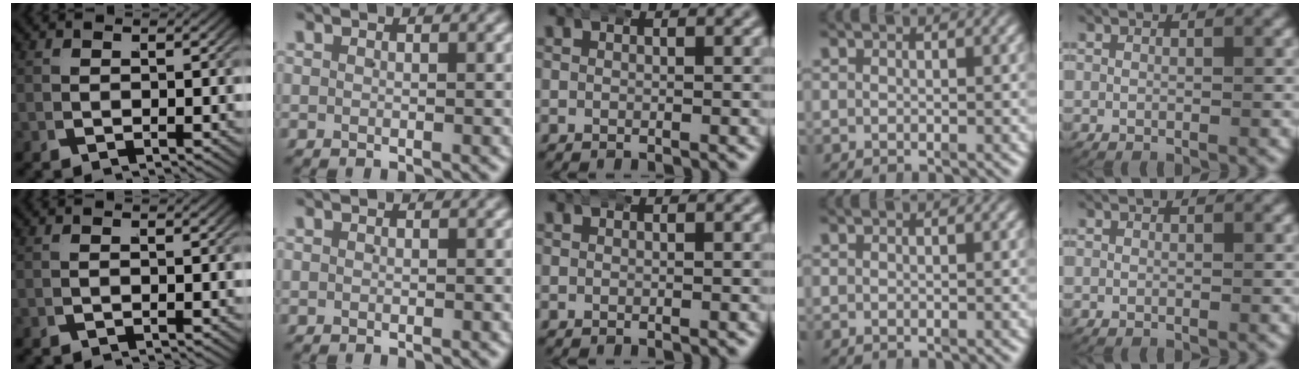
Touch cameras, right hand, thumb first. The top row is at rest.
{"thumb": {"total": 0.7, "force": [-0.2, -0.6, -0.2], "torque": [0.009, 0.006, -0.007]}}